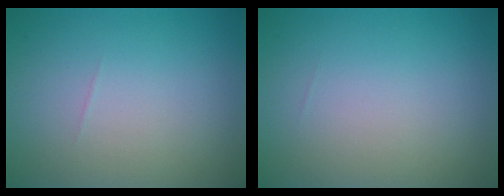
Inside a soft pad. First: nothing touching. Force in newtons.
{"total": 0.0}